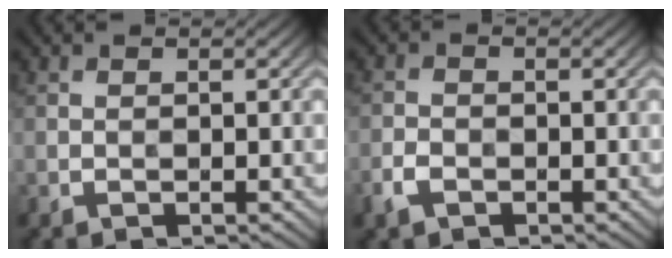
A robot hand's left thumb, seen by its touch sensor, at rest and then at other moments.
{"total": 2.4, "force": [-1.4, 1.5, 1.3], "torque": [-0.030, -0.003, -0.033]}